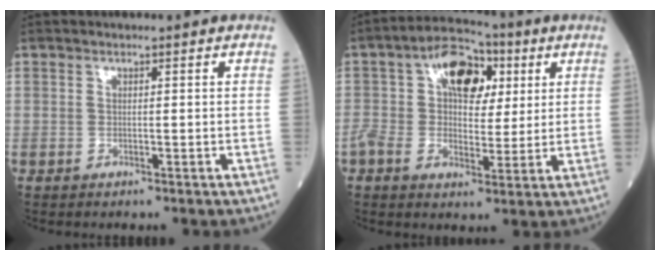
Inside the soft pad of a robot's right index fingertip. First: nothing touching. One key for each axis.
{"total": 10.3, "fx": 2.9, "fy": 5.8, "fz": 8.1, "tx": -0.150, "ty": 0.041, "tz": 0.040}